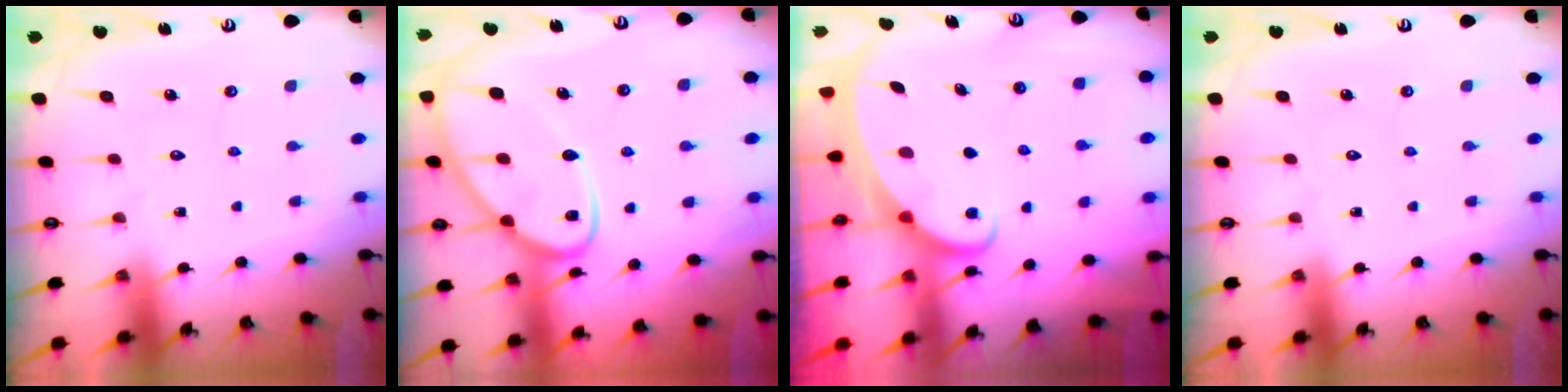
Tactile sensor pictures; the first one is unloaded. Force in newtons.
{"total": 15.7, "press": 15.6, "slide": 1.5}
{"total": 2.7, "press": 2.7, "slide": 0.3}
{"total": 0.0}